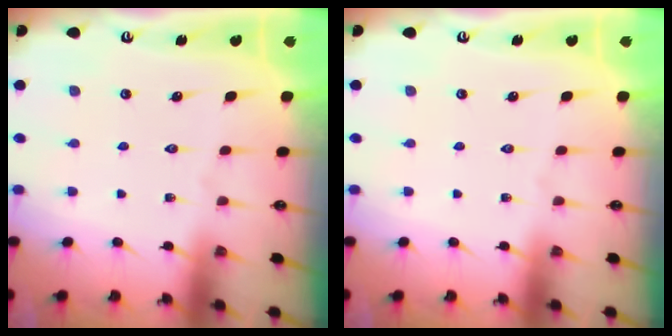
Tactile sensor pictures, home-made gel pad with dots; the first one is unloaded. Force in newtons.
{"total": 0.0}